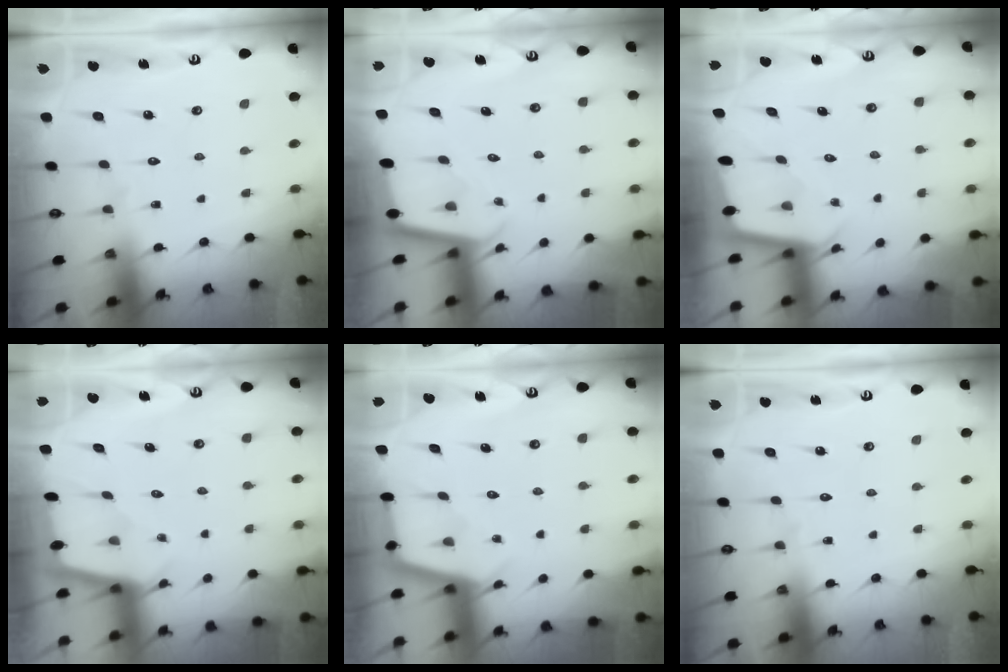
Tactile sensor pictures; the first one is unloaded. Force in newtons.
{"total": 1.9, "press": 1.9, "slide": 0.0}
{"total": 1.9, "press": 1.9, "slide": 0.1}
{"total": 1.9, "press": 1.9, "slide": 0.1}
{"total": 2.9, "press": 2.9, "slide": 0.3}
{"total": 0.0}